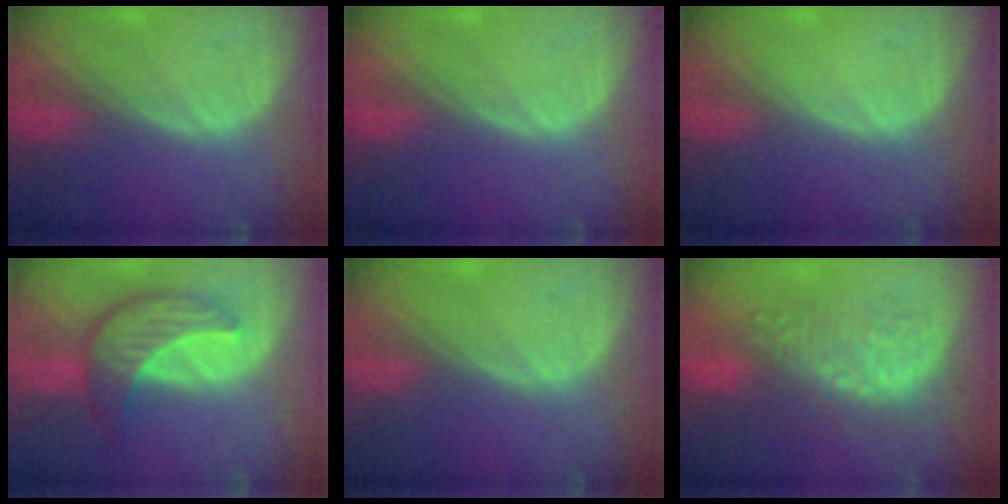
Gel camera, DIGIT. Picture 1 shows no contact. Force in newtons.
{"total": 0.0}
{"total": 0.0}
{"total": 7.9, "press": 7.6, "slide": 2.2}
{"total": 0.0}
{"total": 8.9, "press": 8.6, "slide": 2.0}